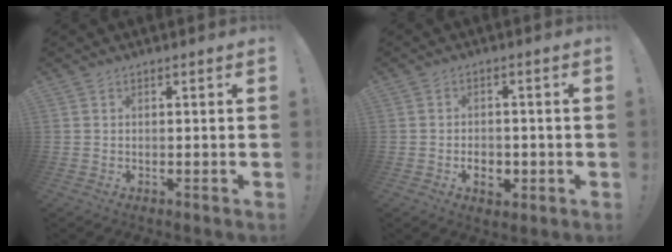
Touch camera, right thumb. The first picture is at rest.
{"total": 4.9, "force": [-1.8, 3.6, 2.9], "torque": [-0.030, 0.008, -0.030]}